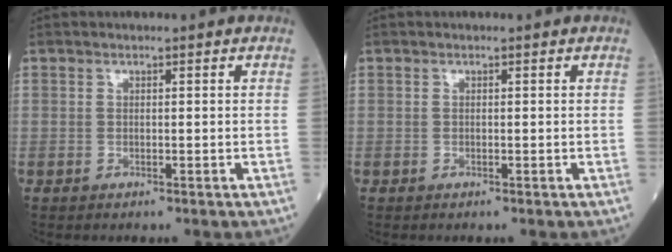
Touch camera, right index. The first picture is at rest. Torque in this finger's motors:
{"motor_torque": [0.00, 0.00, 0.00, -0.01]}